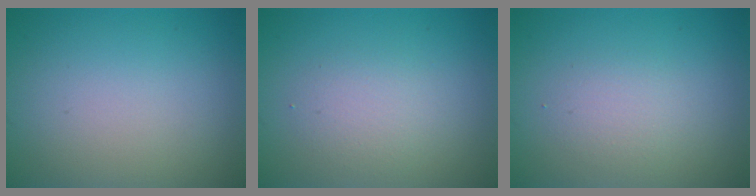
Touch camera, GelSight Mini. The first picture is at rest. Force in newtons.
{"total": 2.0, "press": 2.0, "slide": 0.1}
{"total": 1.8, "press": 1.8, "slide": 0.1}